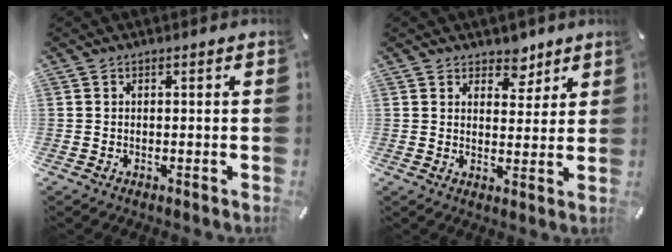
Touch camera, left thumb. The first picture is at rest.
{"total": 5.8, "force": [4.2, 3.9, 0.8], "torque": [0.012, -0.032, 0.068]}